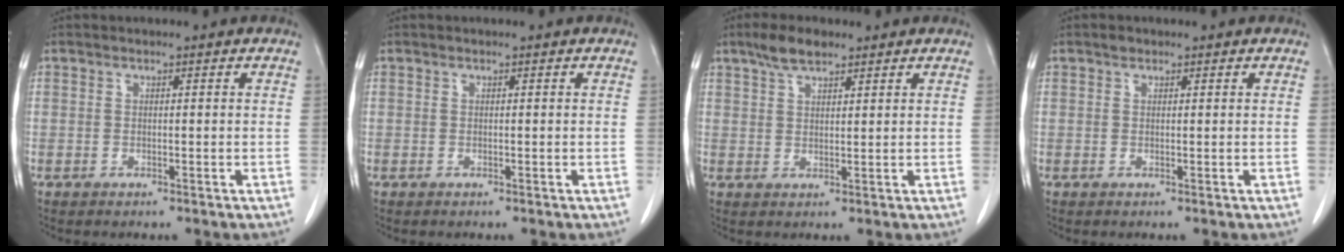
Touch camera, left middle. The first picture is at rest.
{"total": 0.0}
{"total": 4.6, "force": [3.4, 1.4, 2.7], "torque": [-0.060, 0.008, 0.065]}
{"total": 0.7, "force": [0.6, 0.4, 0.2], "torque": [-0.007, 0.002, 0.009]}